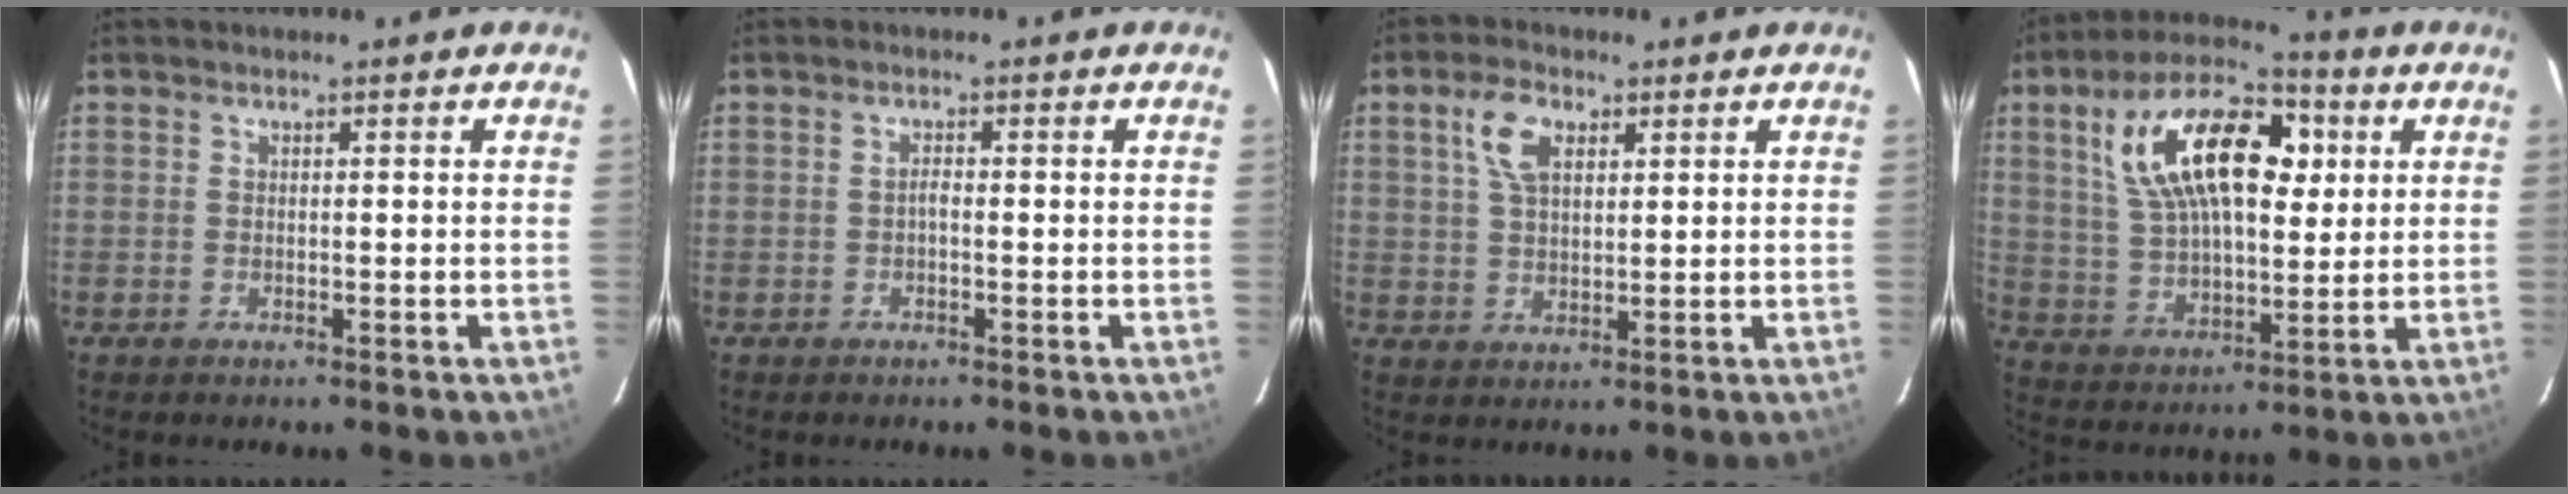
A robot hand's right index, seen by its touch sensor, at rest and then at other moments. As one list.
[{"total": 0.8, "force": [-0.3, 0.3, 0.7], "torque": [-0.013, 0.006, -0.008]}, {"total": 6.4, "force": [2.7, 3.5, 4.6], "torque": [-0.092, 0.016, 0.053]}, {"total": 20.3, "force": [6.6, 10.2, 16.2], "torque": [-0.303, 0.036, 0.118]}]